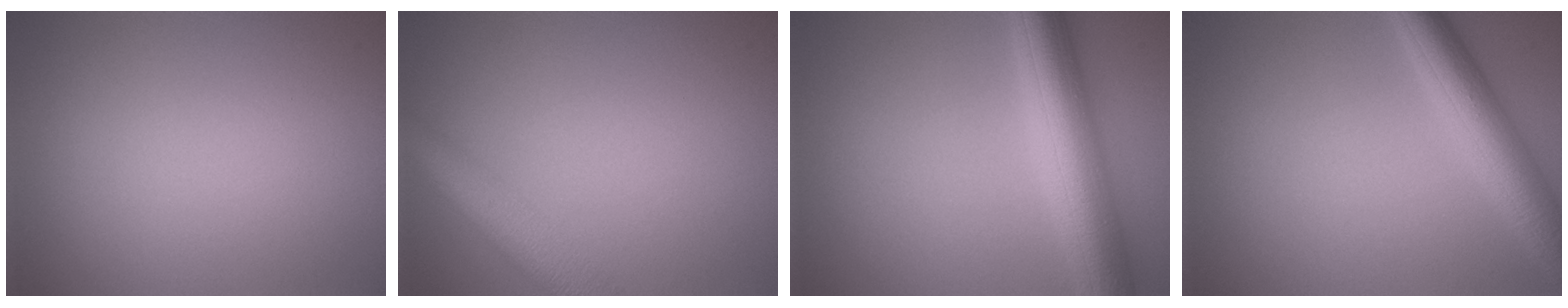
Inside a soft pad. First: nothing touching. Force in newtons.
{"total": 4.9, "press": 4.9, "slide": 0.2}
{"total": 7.3, "press": 7.3, "slide": 0.2}
{"total": 5.4, "press": 5.4, "slide": 0.2}